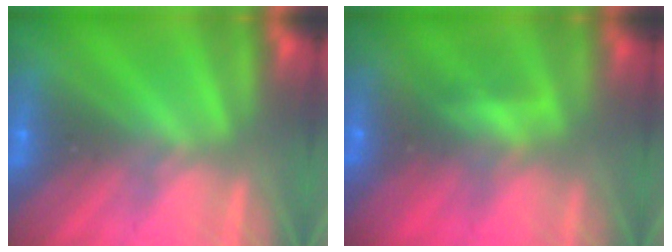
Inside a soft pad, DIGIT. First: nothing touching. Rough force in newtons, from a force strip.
{"total": 4.7}